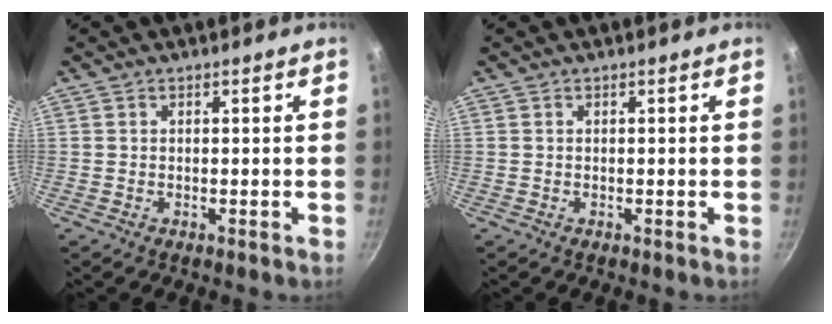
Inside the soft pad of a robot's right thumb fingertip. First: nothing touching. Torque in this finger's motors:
{"motor_torque": [0.00, 0.00, -0.23, 0.23, 0.00]}